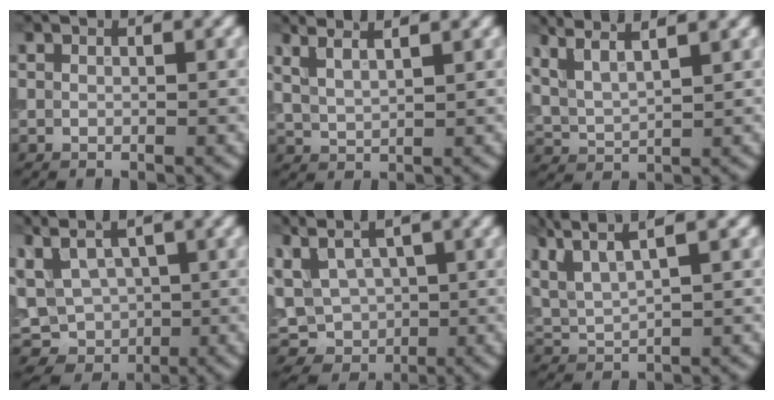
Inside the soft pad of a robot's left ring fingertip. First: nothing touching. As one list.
[{"total": 5.0, "force": [3.5, 1.8, 3.0], "torque": [-0.046, 0.030, 0.043]}, {"total": 5.9, "force": [4.3, 1.8, 3.7], "torque": [-0.074, 0.029, 0.058]}, {"total": 8.4, "force": [1.7, 5.6, 6.0], "torque": [-0.107, 0.008, 0.038]}, {"total": 7.5, "force": [2.1, 4.9, 5.2], "torque": [-0.103, 0.007, 0.038]}, {"total": 6.9, "force": [4.9, 1.8, 4.5], "torque": [-0.099, 0.022, 0.072]}]